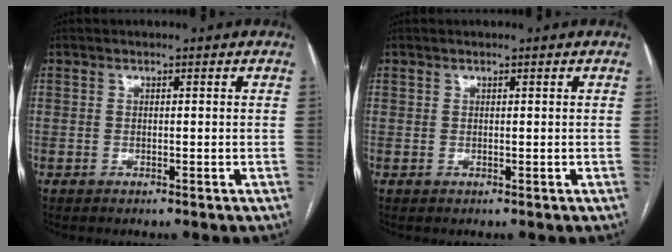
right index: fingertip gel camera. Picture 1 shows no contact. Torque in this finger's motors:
{"motor_torque": [0.00, 0.00, 0.00, 0.00]}